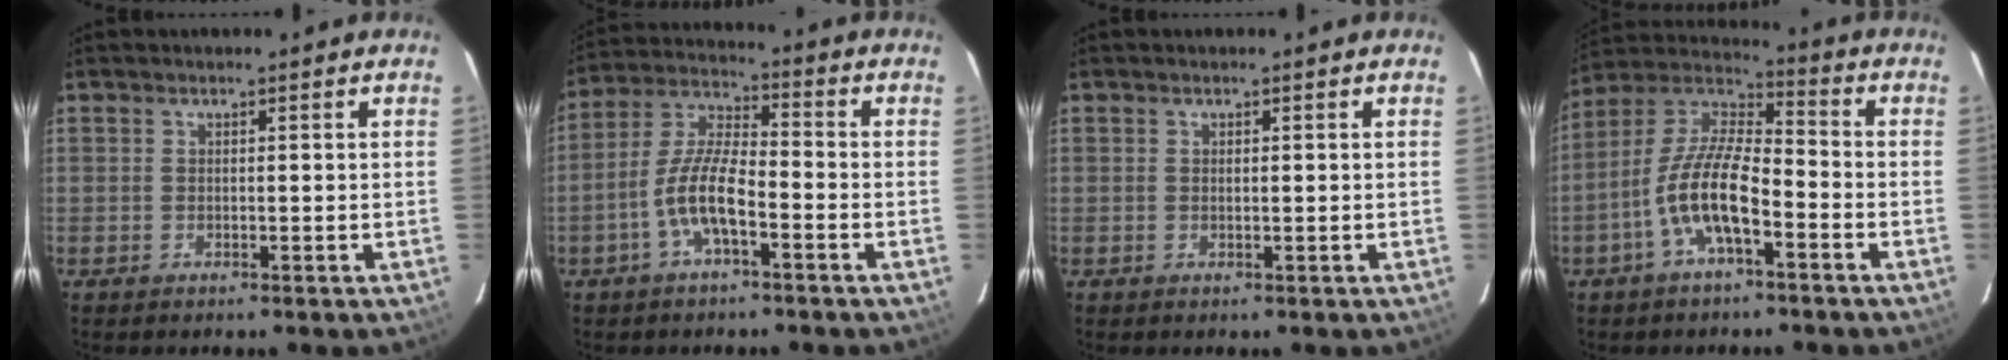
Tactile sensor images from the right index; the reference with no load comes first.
{"total": 9.4, "force": [-4.1, 2.8, 8.0], "torque": [-0.173, 0.009, -0.079]}
{"total": 0.6, "force": [0.2, 0.2, 0.5], "torque": [-0.009, 0.003, 0.005]}
{"total": 12.5, "force": [-5.3, 4.0, 10.6], "torque": [-0.221, 0.005, -0.106]}